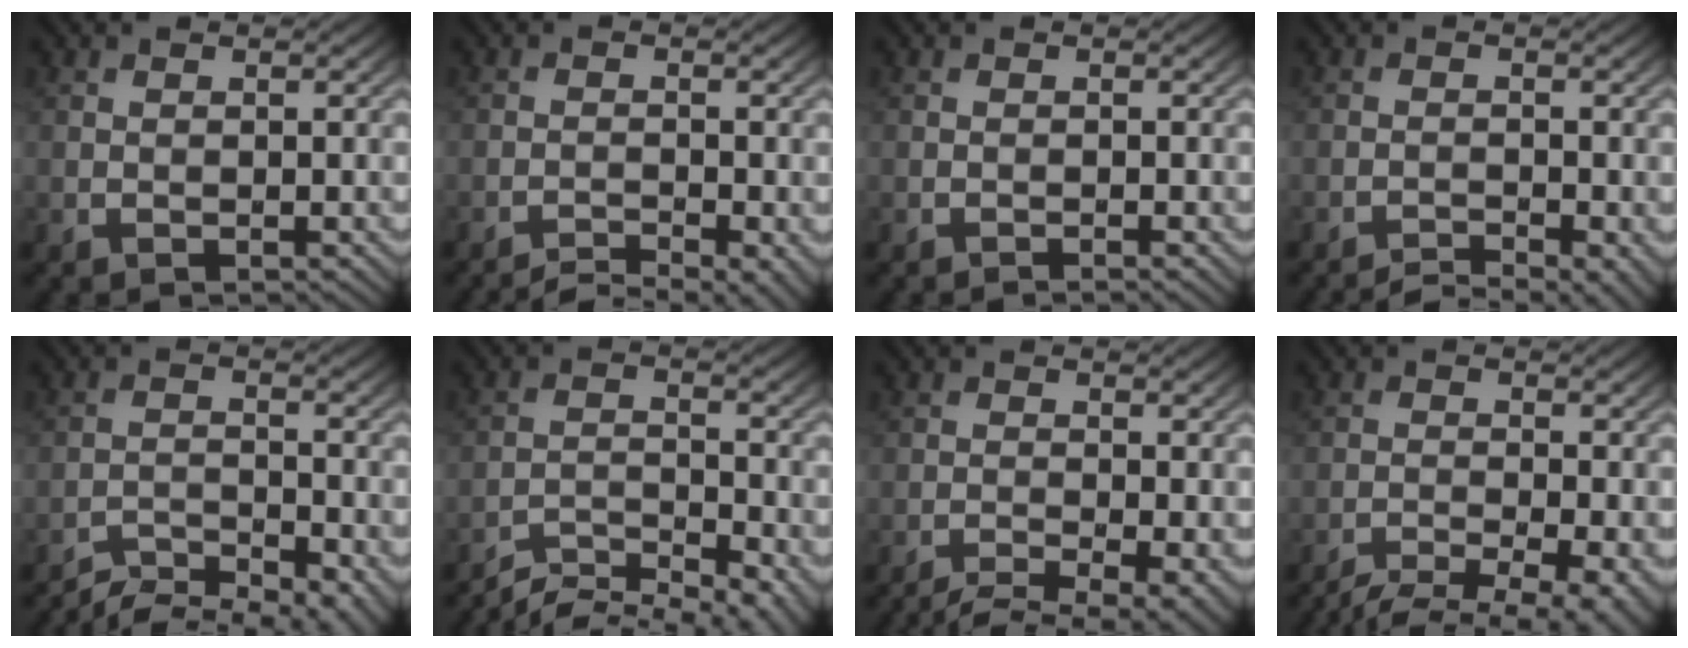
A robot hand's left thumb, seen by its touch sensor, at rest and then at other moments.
{"total": 4.7, "force": [-3.8, 0.7, 2.7], "torque": [-0.044, 0.001, -0.069]}
{"total": 0.6, "force": [-0.5, 0.0, 0.2], "torque": [-0.002, 0.001, -0.013]}
{"total": 4.2, "force": [-3.3, 0.6, 2.4], "torque": [-0.039, 0.003, -0.061]}
{"total": 7.3, "force": [-6.4, 1.6, 3.3], "torque": [-0.057, -0.006, -0.102]}
{"total": 7.6, "force": [-6.5, 1.7, 3.6], "torque": [-0.066, -0.004, -0.107]}
{"total": 6.9, "force": [-5.2, 1.4, 4.4], "torque": [-0.072, -0.016, -0.077]}
{"total": 9.2, "force": [-7.5, 1.9, 4.9], "torque": [-0.077, -0.015, -0.098]}